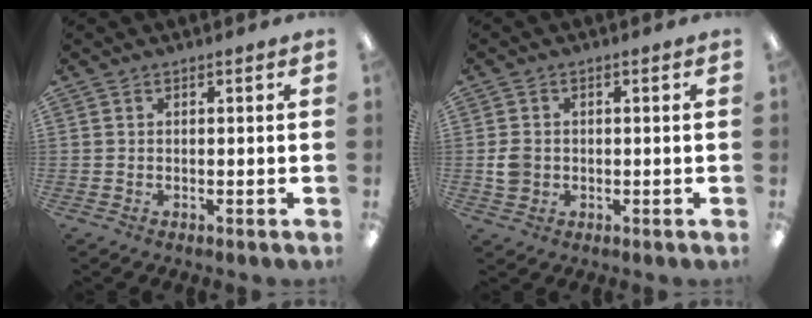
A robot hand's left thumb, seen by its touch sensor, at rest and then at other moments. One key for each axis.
{"total": 3.8, "fx": -0.2, "fy": 3.3, "fz": 1.8, "tx": -0.023, "ty": 0.005, "tz": -0.003}